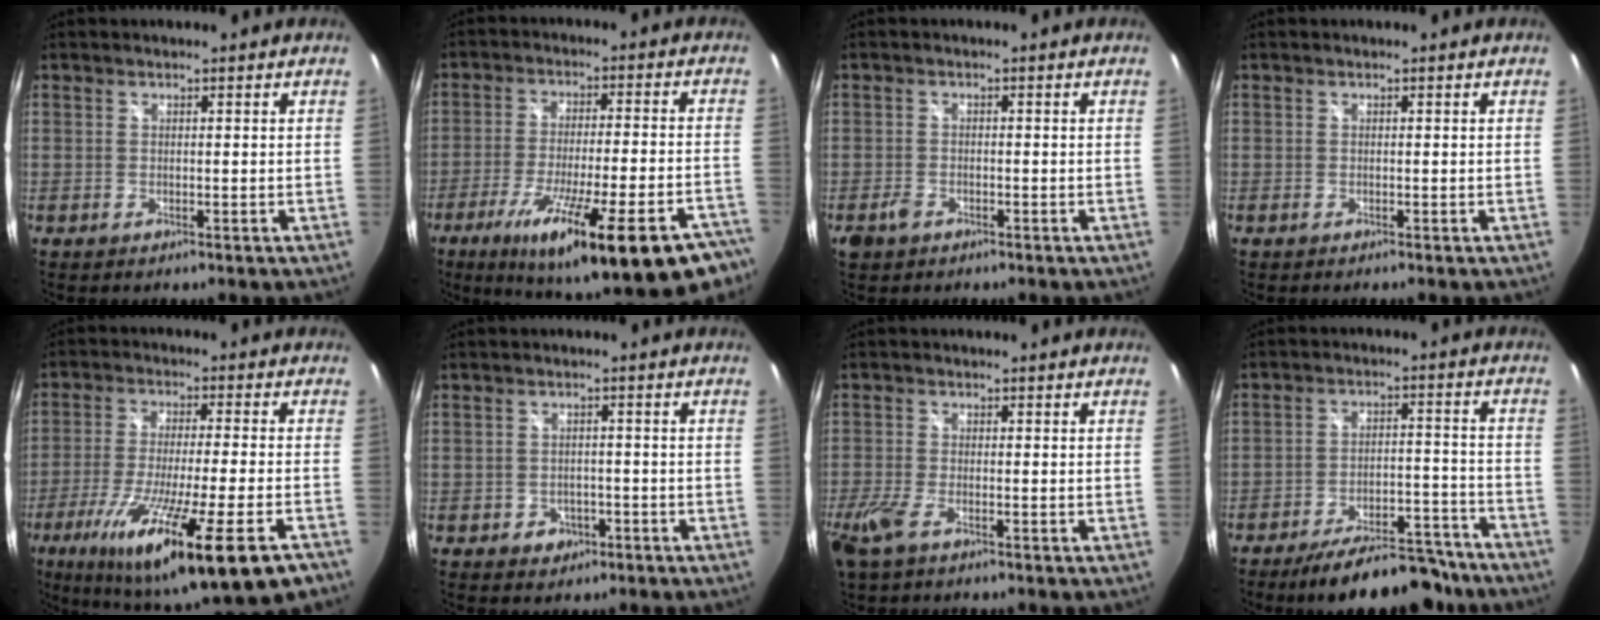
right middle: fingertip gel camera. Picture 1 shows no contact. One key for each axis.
{"total": 28.3, "fx": -18.8, "fy": 5.4, "fz": 20.5, "tx": -0.326, "ty": -0.072, "tz": -0.265}
{"total": 2.9, "fx": -1.9, "fy": 1.8, "fz": 1.4, "tx": -0.033, "ty": -0.003, "tz": -0.034}
{"total": 0.0}
{"total": 24.2, "fx": -13.0, "fy": 2.1, "fz": 20.2, "tx": -0.359, "ty": -0.090, "tz": -0.207}
{"total": 3.6, "fx": -1.7, "fy": 2.9, "fz": 1.0, "tx": -0.028, "ty": 0.006, "tz": -0.018}
{"total": 6.3, "fx": -3.6, "fy": 2.3, "fz": 4.6, "tx": -0.117, "ty": -0.018, "tz": -0.070}
{"total": 16.6, "fx": -14.2, "fy": 4.7, "fz": 7.2, "tx": -0.116, "ty": 0.015, "tz": -0.188}